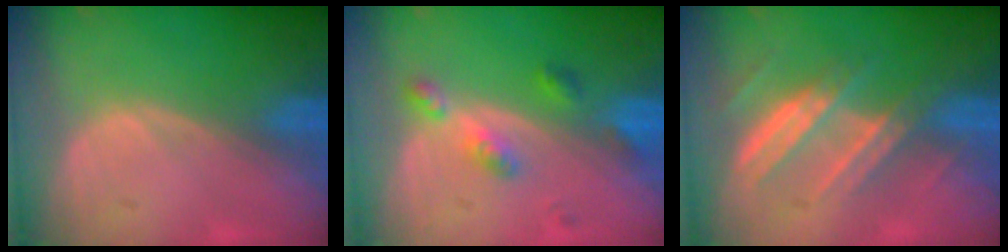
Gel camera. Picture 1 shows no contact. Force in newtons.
{"total": 4.6, "press": 4.1, "slide": 1.9}
{"total": 7.9, "press": 7.0, "slide": 3.7}